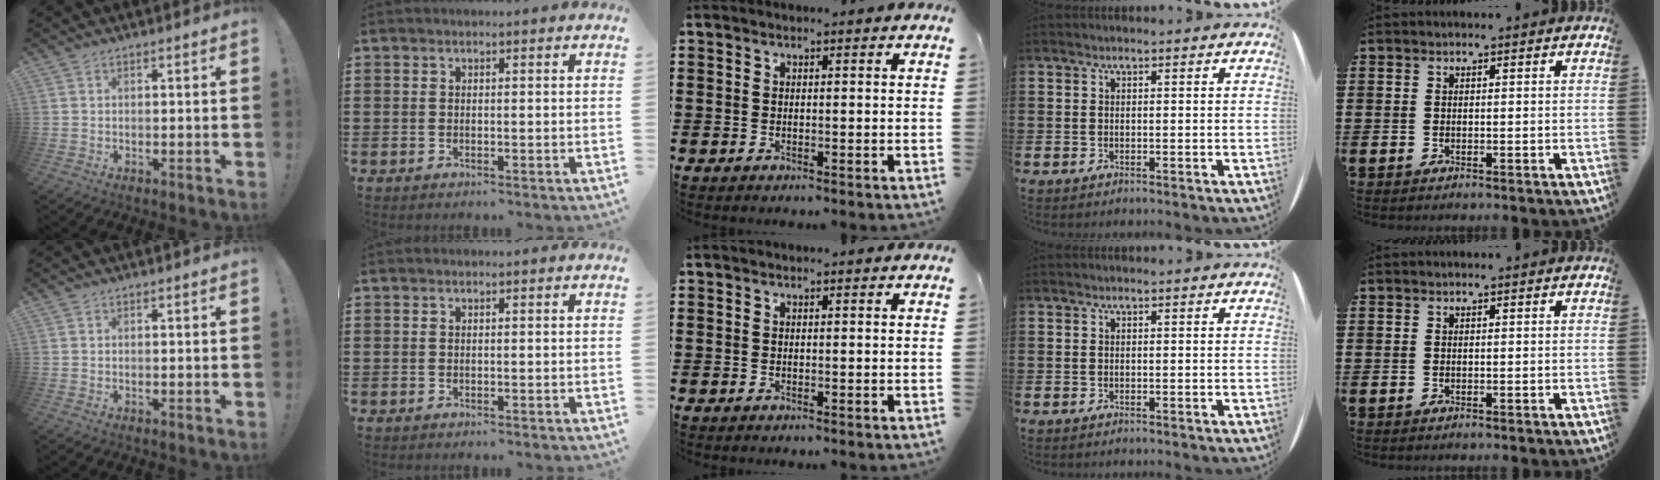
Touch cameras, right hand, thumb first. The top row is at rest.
{}